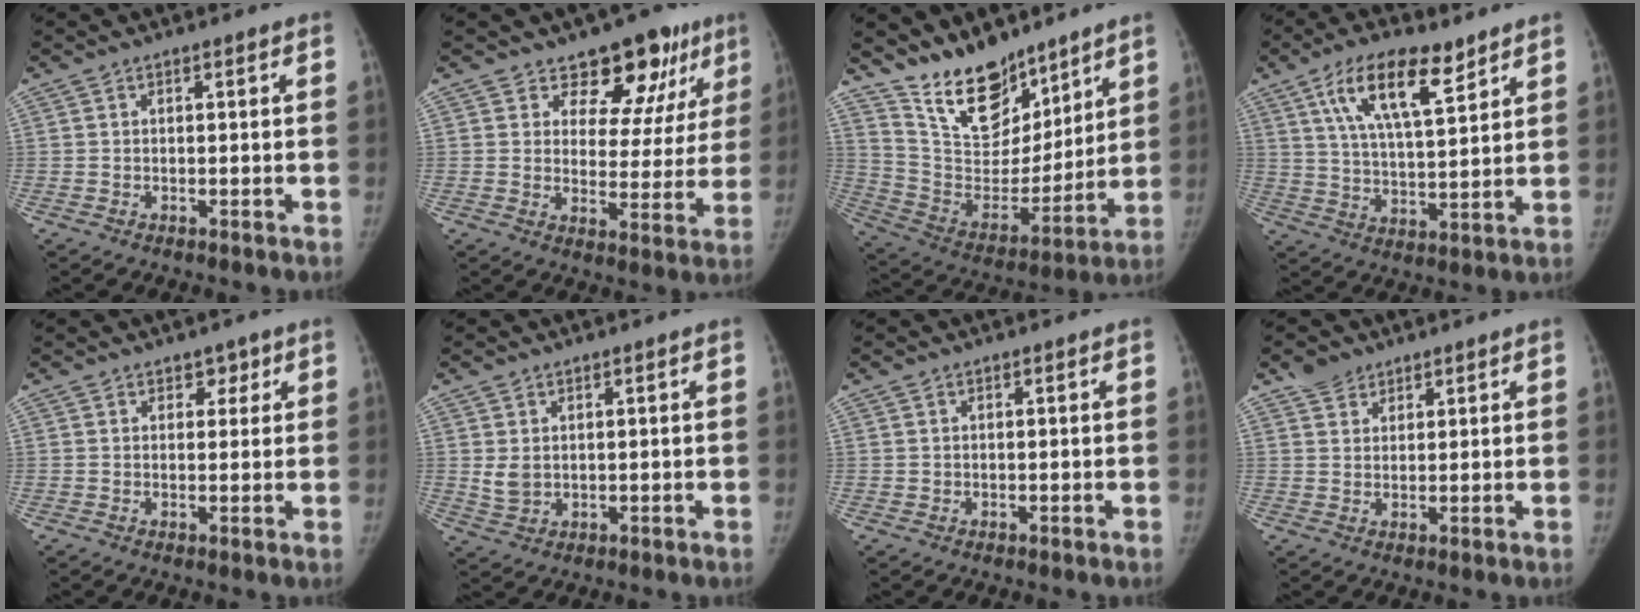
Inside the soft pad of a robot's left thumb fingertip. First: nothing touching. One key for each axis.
{"total": 13.2, "fx": 9.0, "fy": 7.8, "fz": 5.7, "tx": -0.009, "ty": -0.046, "tz": 0.111}
{"total": 17.4, "fx": 13.6, "fy": 8.0, "fz": 7.3, "tx": -0.079, "ty": -0.085, "tz": 0.252}
{"total": 13.8, "fx": 7.8, "fy": 5.1, "fz": 10.2, "tx": -0.160, "ty": -0.028, "tz": 0.142}
{"total": 2.5, "fx": 1.5, "fy": 1.7, "fz": 0.9, "tx": 0.012, "ty": -0.007, "tz": 0.018}
{"total": 3.3, "fx": 1.0, "fy": 2.5, "fz": 2.0, "tx": -0.036, "ty": -0.012, "tz": 0.028}
{"total": 0.6, "fx": 0.4, "fy": 0.5, "fz": 0.1, "tx": 0.003, "ty": -0.001, "tz": 0.005}
{"total": 3.5, "fx": 2.6, "fy": 2.3, "fz": 0.6, "tx": 0.008, "ty": -0.011, "tz": 0.046}